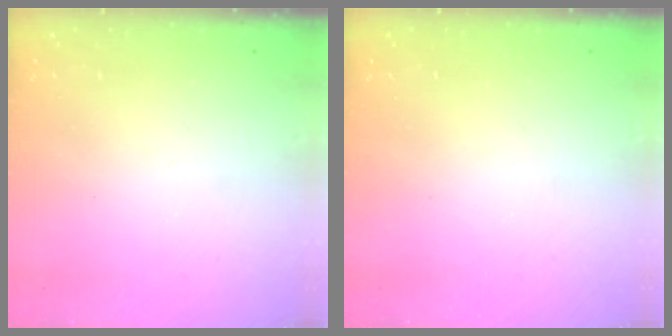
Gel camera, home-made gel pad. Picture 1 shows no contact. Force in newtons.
{"total": 0.0}